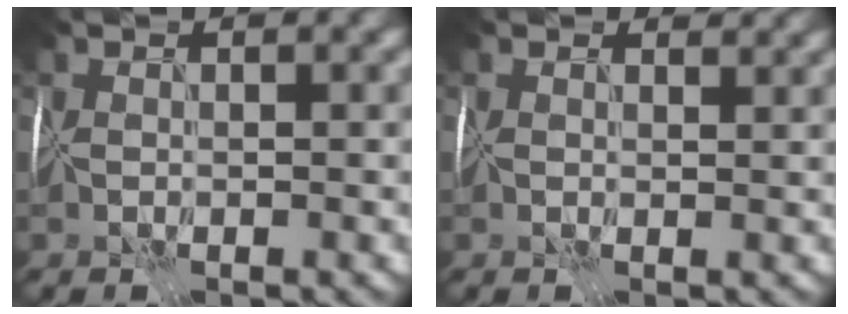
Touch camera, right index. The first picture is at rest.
{"total": 1.8, "force": [1.6, 0.6, 0.7], "torque": [-0.010, 0.000, 0.016]}